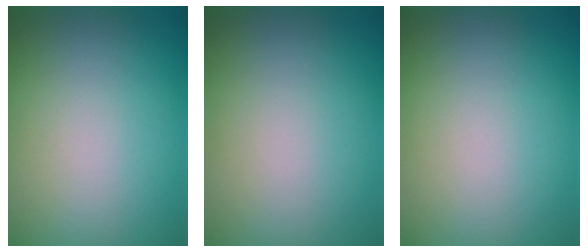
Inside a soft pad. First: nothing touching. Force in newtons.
{"total": 0.0}
{"total": 0.0}